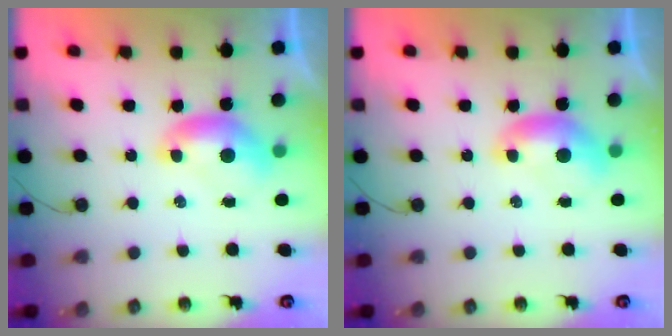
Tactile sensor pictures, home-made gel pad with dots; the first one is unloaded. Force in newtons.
{"total": 0.0}